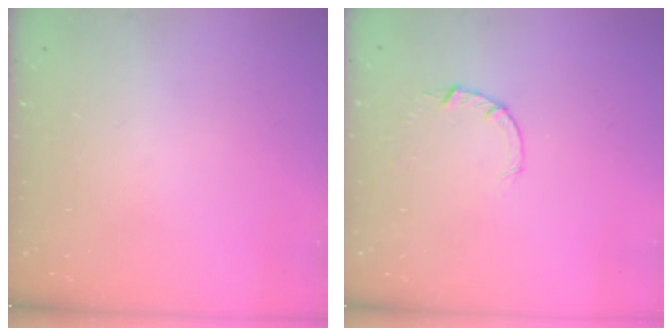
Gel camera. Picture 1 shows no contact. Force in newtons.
{"total": 2.6, "press": 2.6, "slide": 0.4}